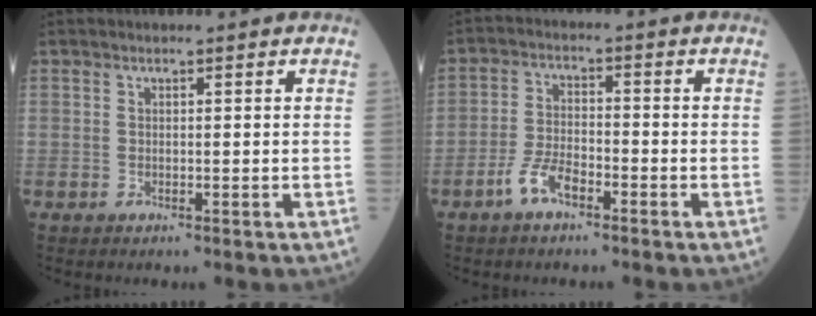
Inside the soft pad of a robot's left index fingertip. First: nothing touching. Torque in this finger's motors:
{"motor_torque": [0.76, 0.56, 0.16, 0.04]}